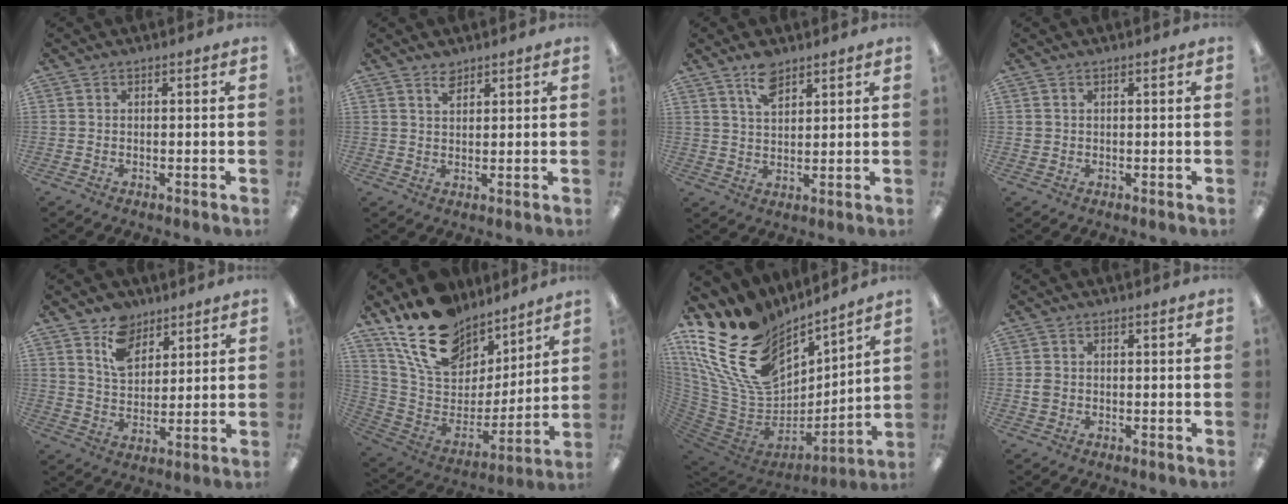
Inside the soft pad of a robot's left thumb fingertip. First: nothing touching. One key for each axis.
{"total": 3.2, "fx": 2.5, "fy": 1.4, "fz": 1.4, "tx": -0.024, "ty": -0.004, "tz": 0.045}
{"total": 6.9, "fx": 4.9, "fy": 3.1, "fz": 3.7, "tx": -0.068, "ty": -0.015, "tz": 0.089}
{"total": 0.8, "fx": 0.4, "fy": 0.6, "fz": 0.1, "tx": -0.003, "ty": 0.003, "tz": 0.006}
{"total": 9.7, "fx": 6.7, "fy": 6.1, "fz": 3.5, "tx": -0.064, "ty": -0.029, "tz": 0.126}
{"total": 20.5, "fx": 14.5, "fy": 11.6, "fz": 8.8, "tx": -0.161, "ty": -0.092, "tz": 0.267}
{"total": 22.8, "fx": 11.8, "fy": 14.1, "fz": 13.5, "tx": -0.297, "ty": -0.082, "tz": 0.235}
{"total": 1.8, "fx": 0.0, "fy": 1.5, "fz": 0.9, "tx": -0.017, "ty": 0.003, "tz": -0.001}